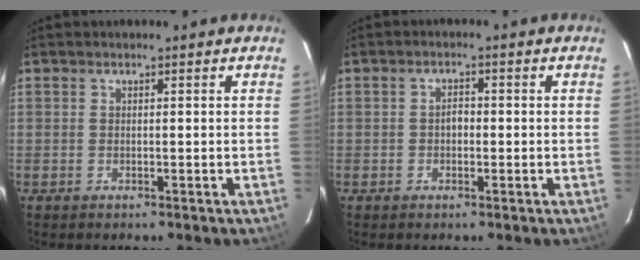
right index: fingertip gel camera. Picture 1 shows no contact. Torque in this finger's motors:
{"motor_torque": [0.11, 0.00, 0.02, 0.03]}